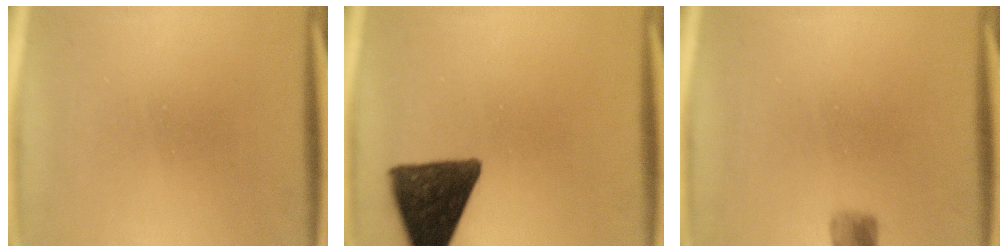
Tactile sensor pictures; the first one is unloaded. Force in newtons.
{"total": 12.3}
{"total": 2.4}